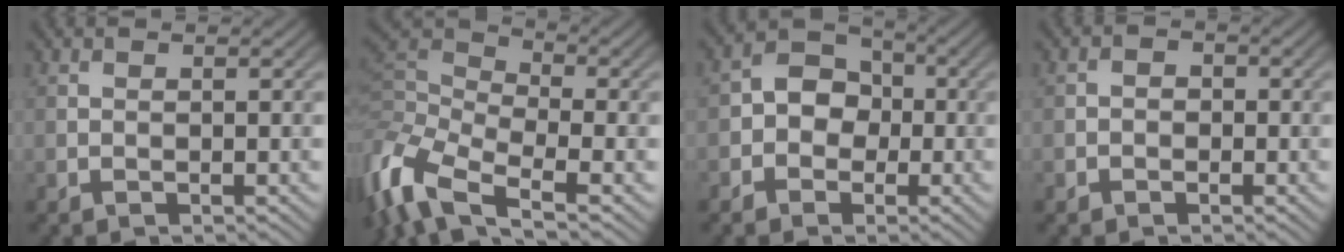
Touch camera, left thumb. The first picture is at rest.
{"total": 10.8, "force": [-4.3, 4.8, 8.7], "torque": [-0.208, 0.003, -0.102]}
{"total": 5.1, "force": [-1.0, 4.3, 2.6], "torque": [-0.033, 0.008, -0.034]}
{"total": 1.7, "force": [-0.5, 1.5, 0.5], "torque": [0.004, 0.002, -0.016]}